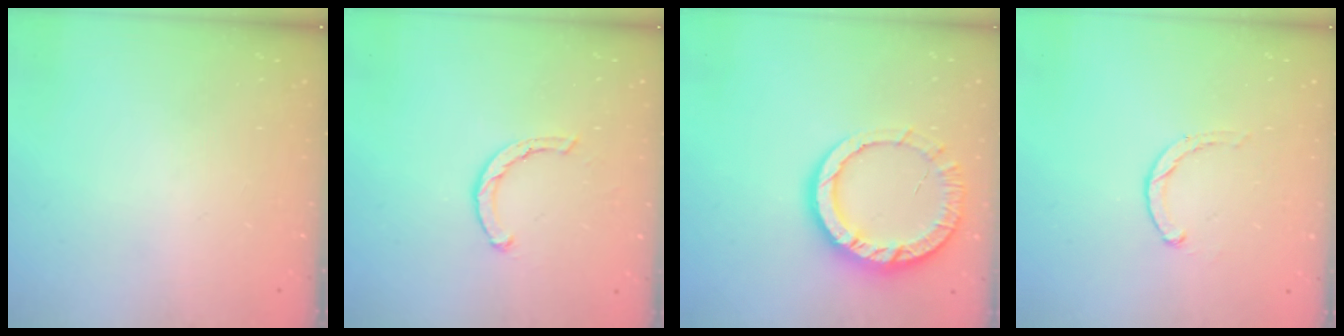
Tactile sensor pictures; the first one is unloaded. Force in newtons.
{"total": 2.1, "press": 2.1, "slide": 0.1}
{"total": 11.9, "press": 11.8, "slide": 1.9}
{"total": 0.6, "press": 0.6, "slide": 0.2}